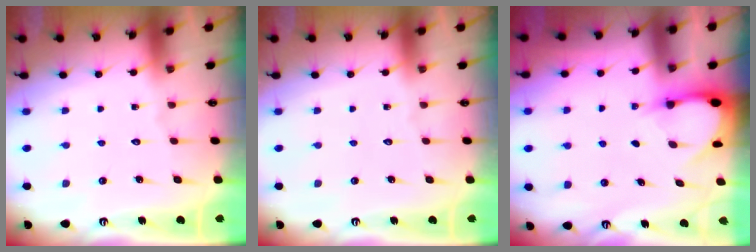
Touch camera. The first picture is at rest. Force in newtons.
{"total": 0.0}
{"total": 2.9, "press": 2.9, "slide": 0.3}